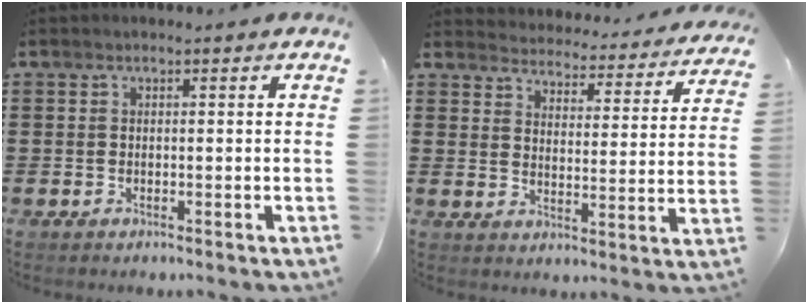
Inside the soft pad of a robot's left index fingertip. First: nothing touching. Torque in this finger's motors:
{"motor_torque": [2.14, 0.00, 0.22, 0.00]}